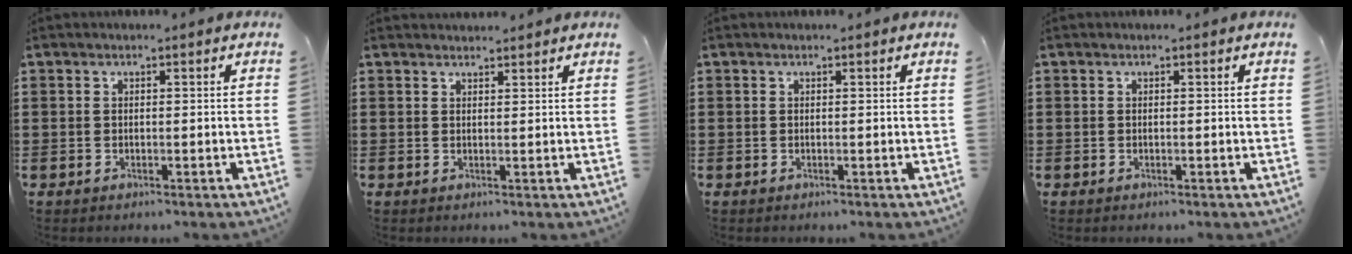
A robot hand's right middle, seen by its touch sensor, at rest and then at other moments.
{"total": 1.3, "force": [1.3, 0.2, 0.0], "torque": [-0.002, 0.002, 0.025]}
{"total": 0.0}
{"total": 0.0}